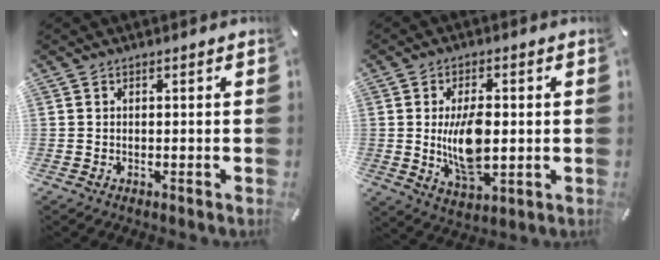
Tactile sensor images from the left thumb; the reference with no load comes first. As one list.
[{"total": 10.8, "force": [0.1, 5.6, 9.3], "torque": [-0.180, -0.015, -0.004]}]